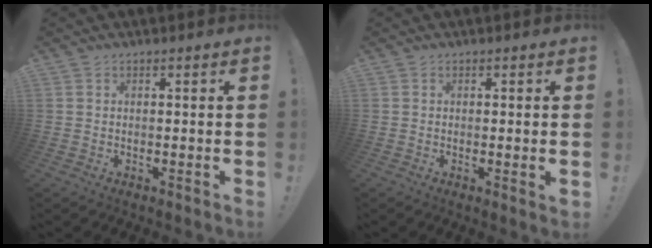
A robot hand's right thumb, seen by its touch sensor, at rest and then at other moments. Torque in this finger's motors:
{"motor_torque": [-0.11, 0.03, -0.17, 0.32, 0.01]}